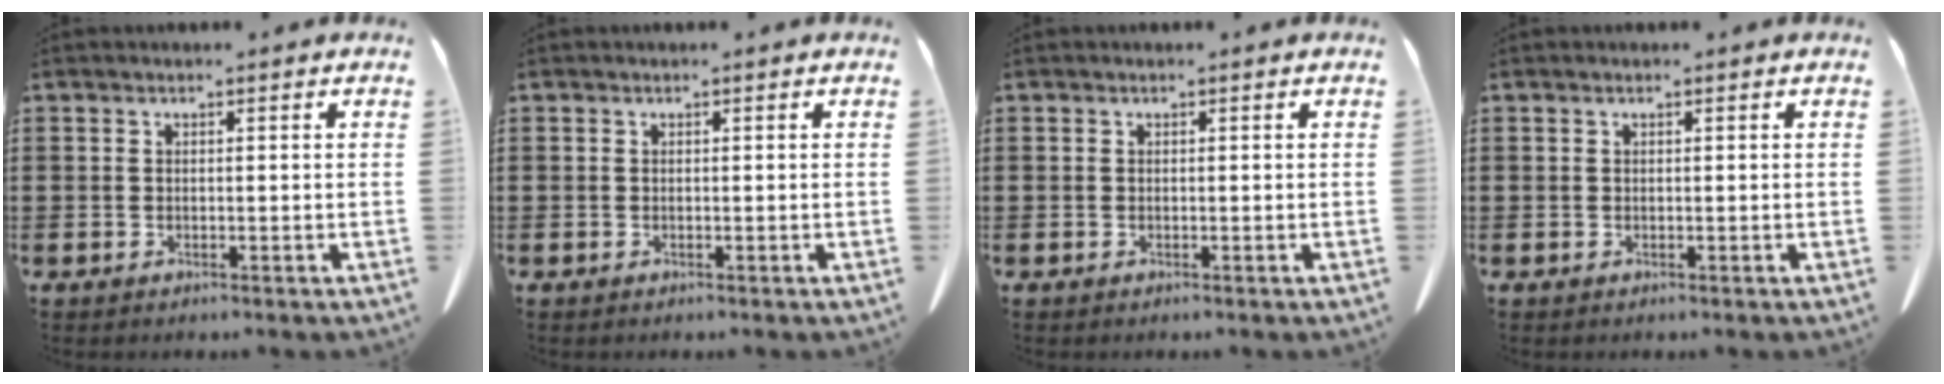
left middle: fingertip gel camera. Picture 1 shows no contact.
{"total": 0.0}
{"total": 0.0}
{"total": 0.0}